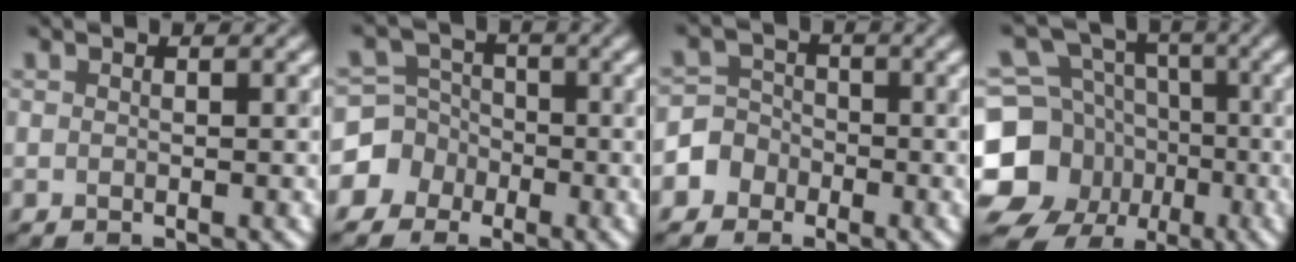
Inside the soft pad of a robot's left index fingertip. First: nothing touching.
{"total": 4.3, "force": [-1.8, 3.9, 0.1], "torque": [0.024, 0.011, -0.057]}
{"total": 3.5, "force": [-1.7, 3.1, 0.2], "torque": [0.023, 0.007, -0.049]}
{"total": 11.0, "force": [-2.7, 9.9, 4.0], "torque": [-0.104, -0.020, -0.065]}